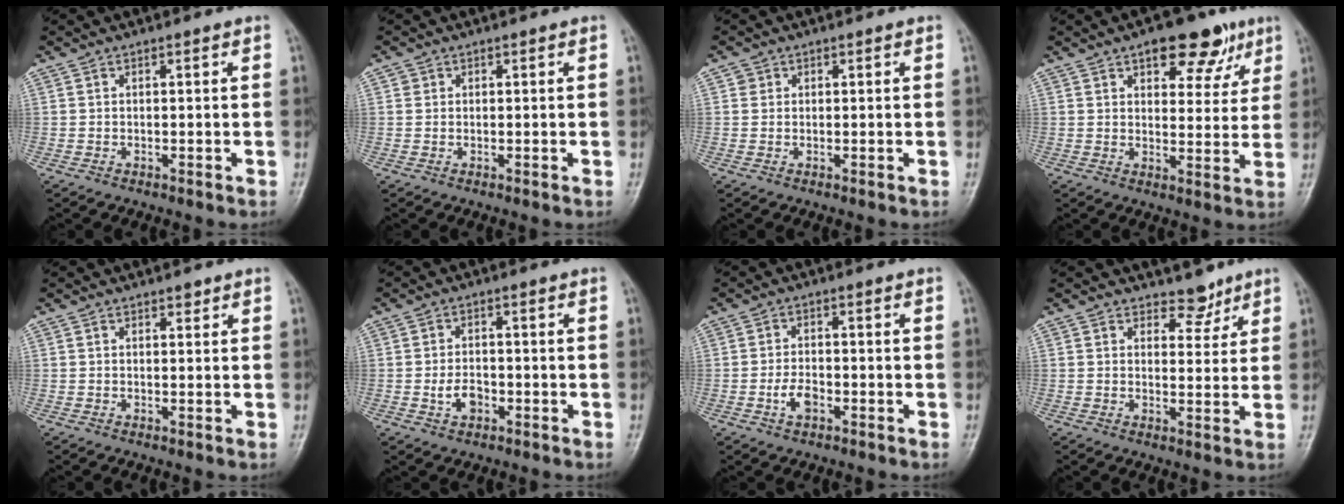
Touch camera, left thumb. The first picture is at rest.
{"total": 0.8, "force": [0.3, 0.8, 0.1], "torque": [0.007, 0.001, 0.002]}
{"total": 1.2, "force": [0.3, 1.2, 0.1], "torque": [0.009, 0.001, 0.002]}
{"total": 11.4, "force": [6.6, 5.9, 7.2], "torque": [-0.049, -0.023, 0.086]}
{"total": 1.2, "force": [0.9, 0.6, 0.6], "torque": [-0.001, -0.005, 0.010]}
{"total": 3.6, "force": [-1.2, 2.5, 2.4], "torque": [-0.035, 0.007, -0.021]}
{"total": 3.5, "force": [-1.4, 2.0, 2.5], "torque": [-0.046, 0.009, -0.027]}
{"total": 4.2, "force": [3.3, 2.3, 1.0], "torque": [0.014, -0.024, 0.050]}